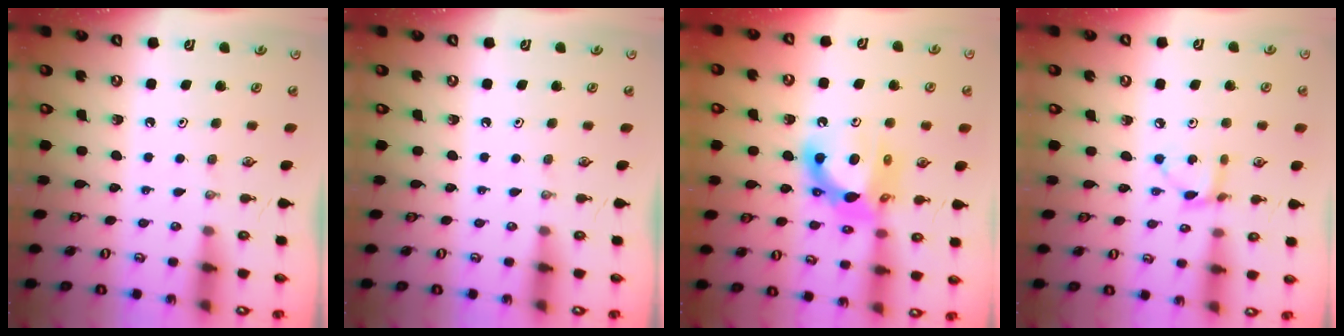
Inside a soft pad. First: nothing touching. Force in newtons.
{"total": 0.0}
{"total": 13.5, "press": 13.5, "slide": 1.0}
{"total": 4.3, "press": 4.3, "slide": 0.2}